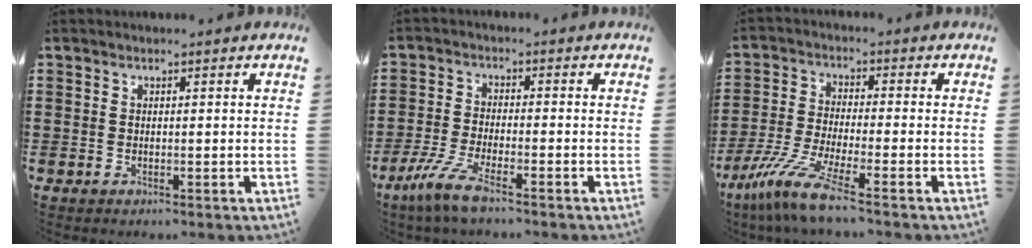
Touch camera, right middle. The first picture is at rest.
{"total": 6.0, "force": [-4.4, 0.5, 4.0], "torque": [-0.107, -0.021, -0.089]}
{"total": 8.4, "force": [-6.0, 0.4, 5.9], "torque": [-0.143, -0.021, -0.121]}